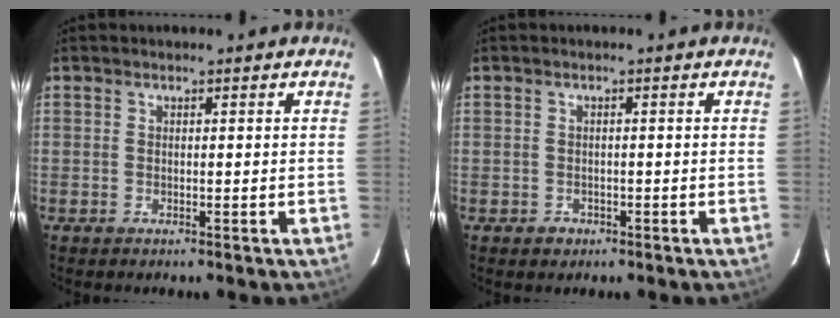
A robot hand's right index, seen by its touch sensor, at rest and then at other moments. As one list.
[{"total": 2.1, "force": [-1.0, 1.8, 0.3], "torque": [-0.006, 0.003, -0.010]}]